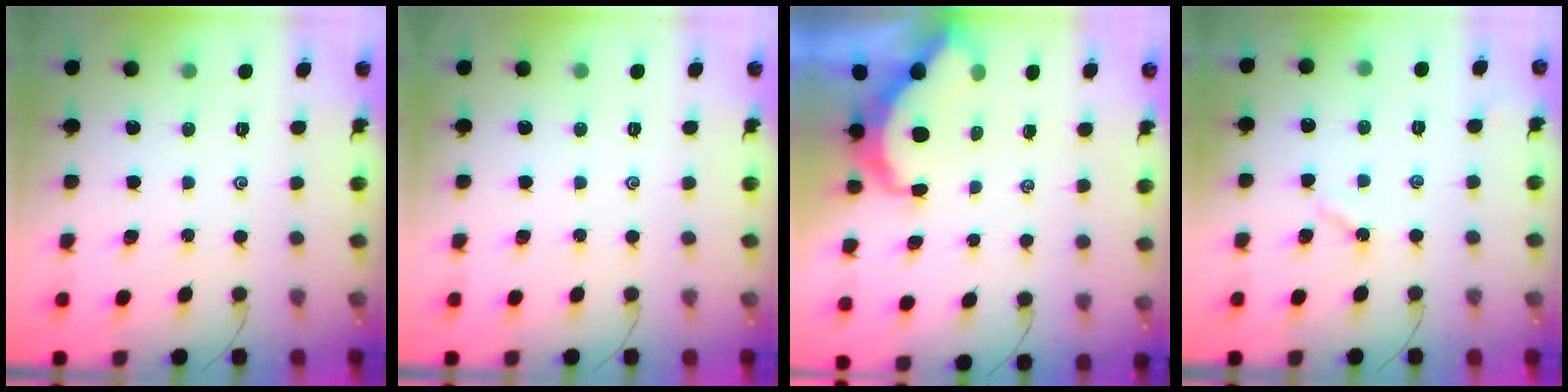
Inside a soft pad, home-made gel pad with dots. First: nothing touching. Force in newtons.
{"total": 0.0}
{"total": 6.3, "press": 6.3, "slide": 0.8}
{"total": 2.6, "press": 2.5, "slide": 0.3}